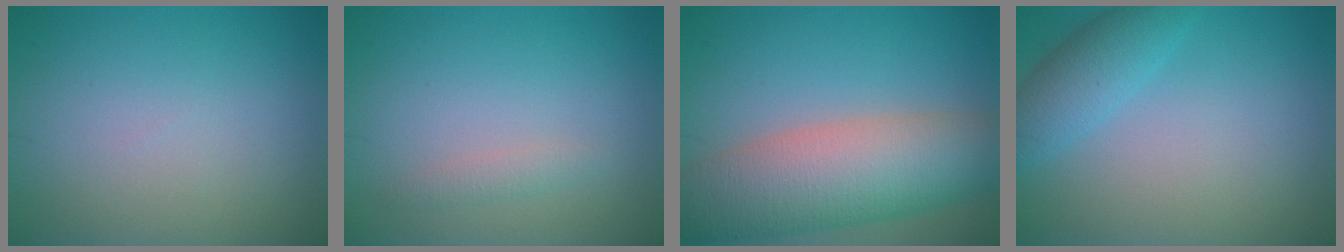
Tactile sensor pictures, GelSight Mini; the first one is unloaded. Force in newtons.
{"total": 1.1, "press": 1.1, "slide": 0.0}
{"total": 10.4, "press": 10.4, "slide": 0.5}
{"total": 3.5, "press": 3.5, "slide": 0.2}